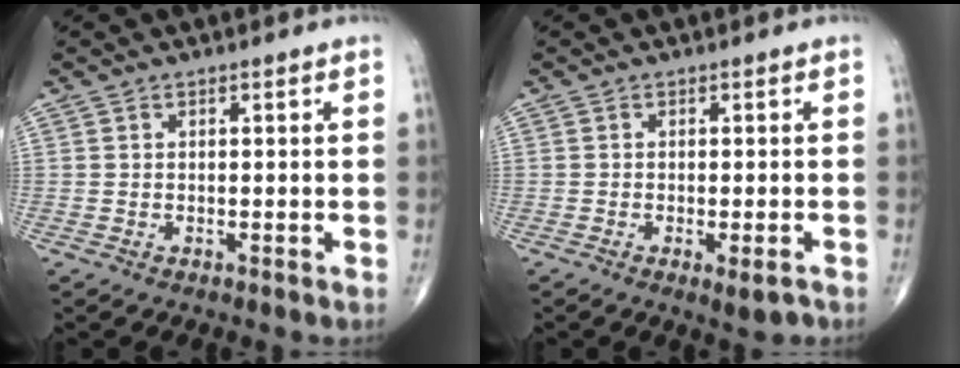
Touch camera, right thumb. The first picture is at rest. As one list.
[{"total": 3.2, "force": [-1.6, 0.9, 2.6], "torque": [-0.032, -0.001, -0.019]}]